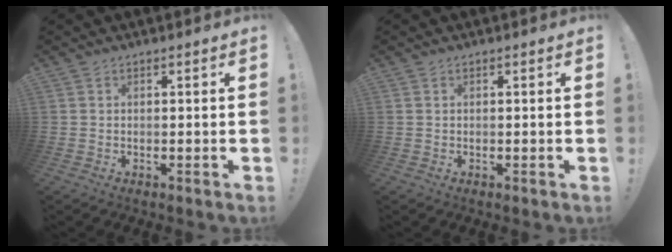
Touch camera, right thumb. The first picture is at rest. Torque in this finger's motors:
{"motor_torque": [-0.17, -0.03, 0.12, -0.18, 0.09]}